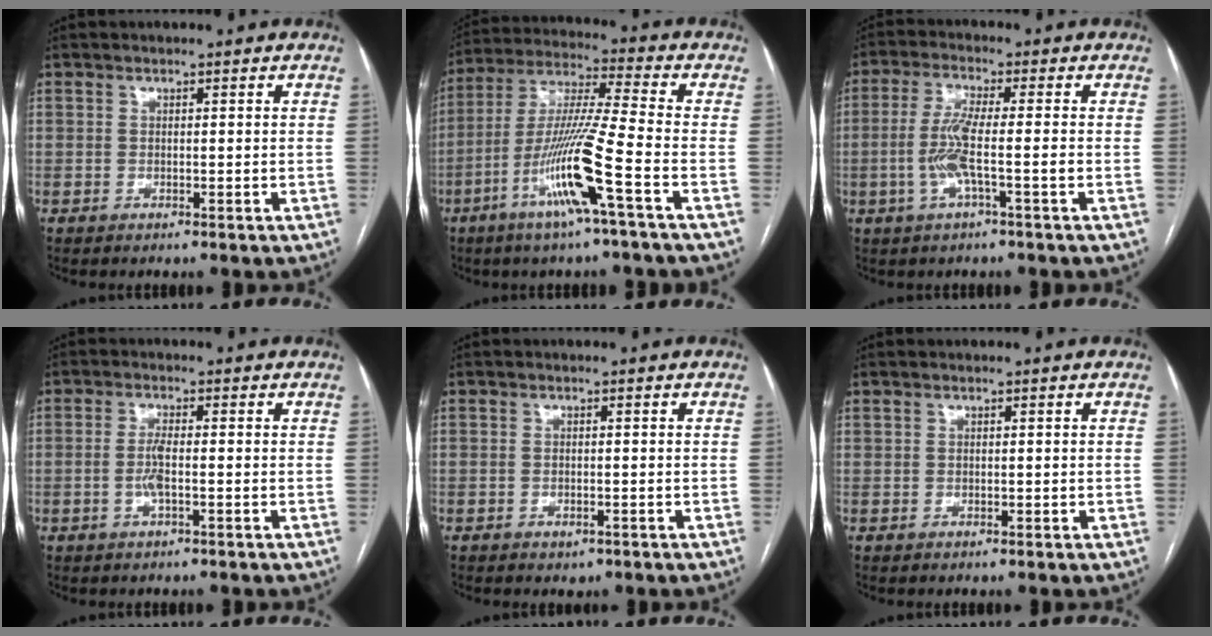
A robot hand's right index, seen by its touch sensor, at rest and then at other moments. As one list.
[{"total": 14.0, "force": [-6.0, -1.1, 12.6], "torque": [-0.254, -0.012, -0.117]}, {"total": 6.3, "force": [-1.5, 0.1, 6.1], "torque": [-0.129, 0.002, -0.031]}, {"total": 3.0, "force": [-0.6, 0.4, 2.9], "torque": [-0.066, -0.003, -0.013]}, {"total": 1.4, "force": [-0.7, 0.9, 0.8], "torque": [-0.011, 0.001, -0.002]}, {"total": 0.5, "force": [0.2, 0.3, 0.3], "torque": [-0.006, 0.000, 0.005]}]